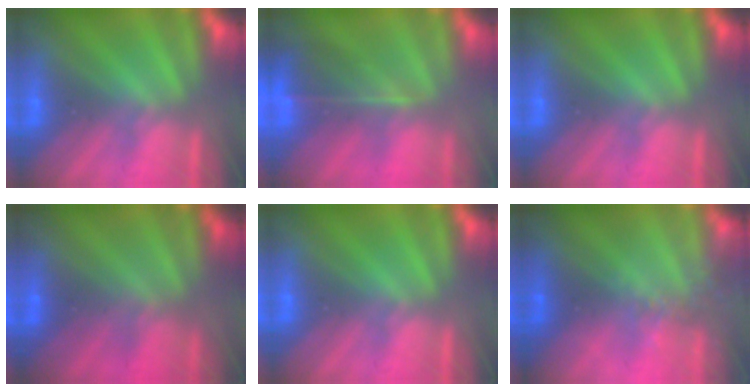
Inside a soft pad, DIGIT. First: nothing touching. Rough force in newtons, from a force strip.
{"total": 5.8}
{"total": 0.0}
{"total": 2.9}
{"total": 0.0}
{"total": 2.3}